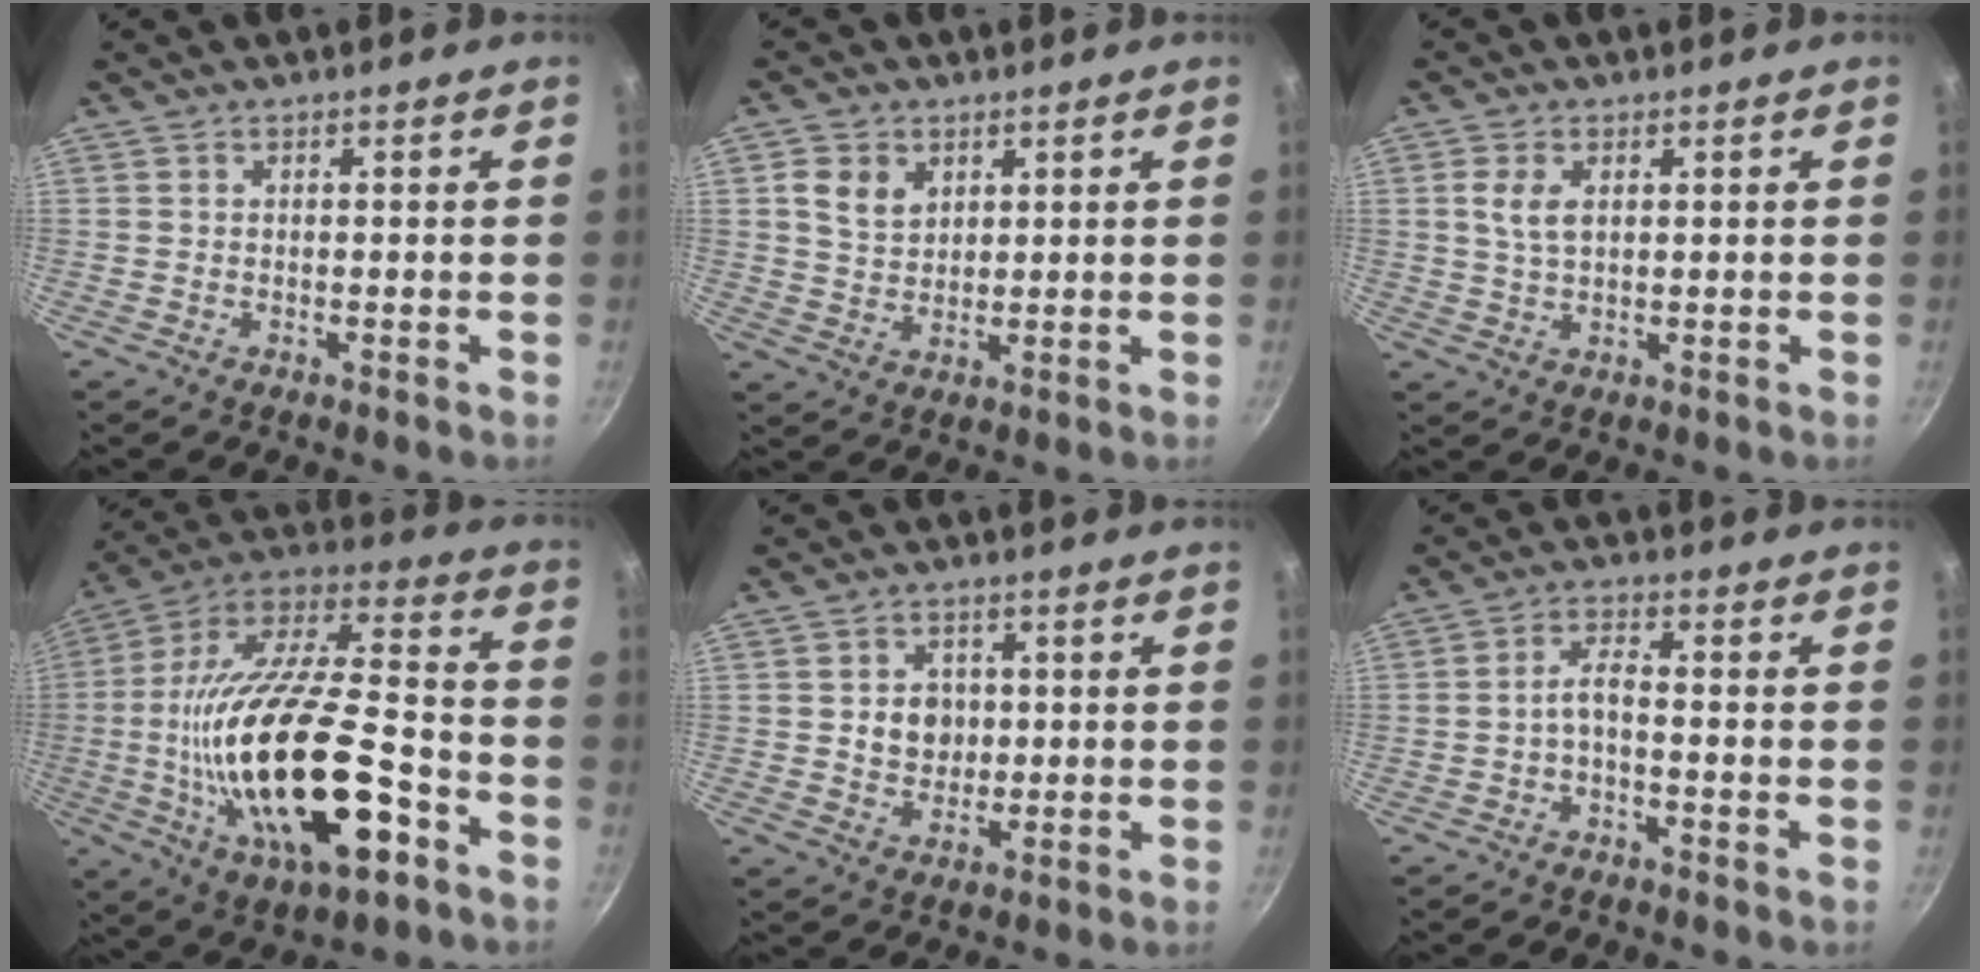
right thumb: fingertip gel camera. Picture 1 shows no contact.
{"total": 6.0, "force": [2.2, 4.6, 3.1], "torque": [-0.040, -0.006, 0.043]}
{"total": 4.5, "force": [1.3, 2.7, 3.4], "torque": [-0.062, 0.000, 0.025]}
{"total": 29.8, "force": [-8.0, 12.5, 25.8], "torque": [-0.461, 0.029, -0.130]}
{"total": 5.7, "force": [0.5, 4.9, 2.9], "torque": [-0.019, -0.001, 0.009]}
{"total": 3.4, "force": [-1.6, 1.2, 2.8], "torque": [-0.057, 0.028, -0.033]}